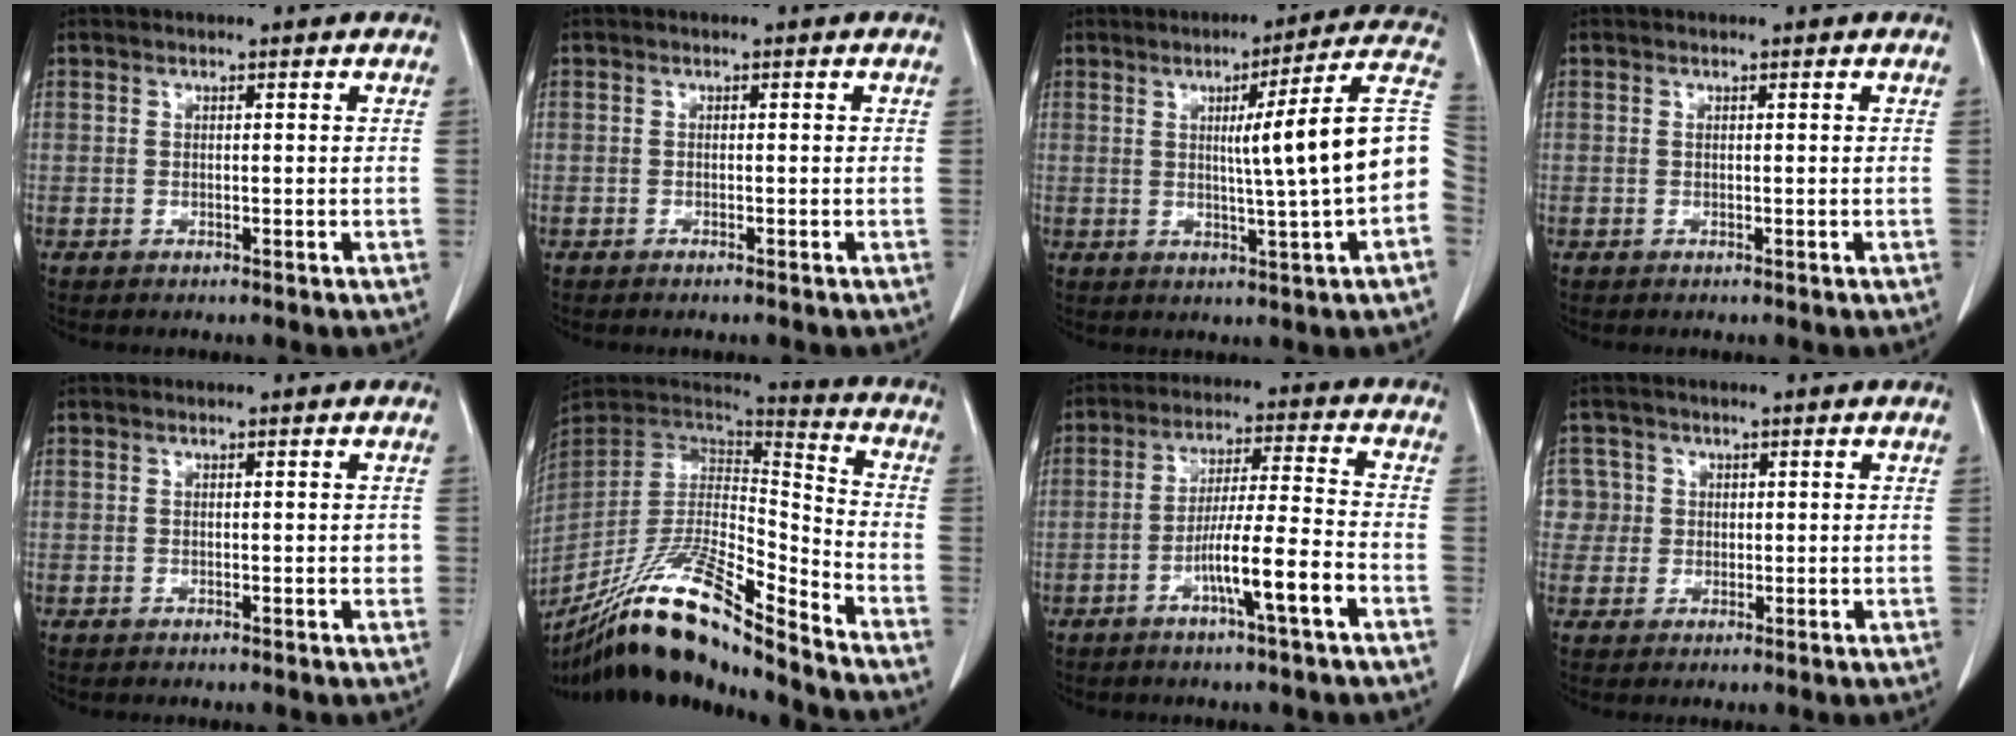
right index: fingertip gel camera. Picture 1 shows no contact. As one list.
[{"total": 0.7, "force": [-0.6, 0.0, 0.3], "torque": [-0.011, -0.001, -0.008]}, {"total": 14.1, "force": [0.2, -1.7, 14.0], "torque": [-0.180, 0.013, -0.003]}, {"total": 0.0}, {"total": 0.8, "force": [0.0, 0.5, 0.6], "torque": [-0.003, 0.003, 0.001]}, {"total": 19.0, "force": [-15.0, 1.3, 11.6], "torque": [-0.225, -0.005, -0.278]}, {"total": 9.3, "force": [-4.3, -0.5, 8.3], "torque": [-0.151, 0.003, -0.075]}, {"total": 3.5, "force": [0.6, 3.4, -0.3], "torque": [0.023, 0.011, 0.011]}]